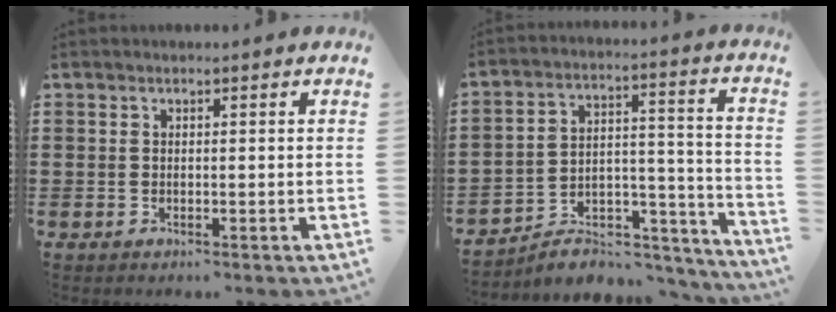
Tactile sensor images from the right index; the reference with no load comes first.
{"total": 6.6, "force": [-5.8, 2.4, 1.9], "torque": [-0.027, 0.014, -0.109]}